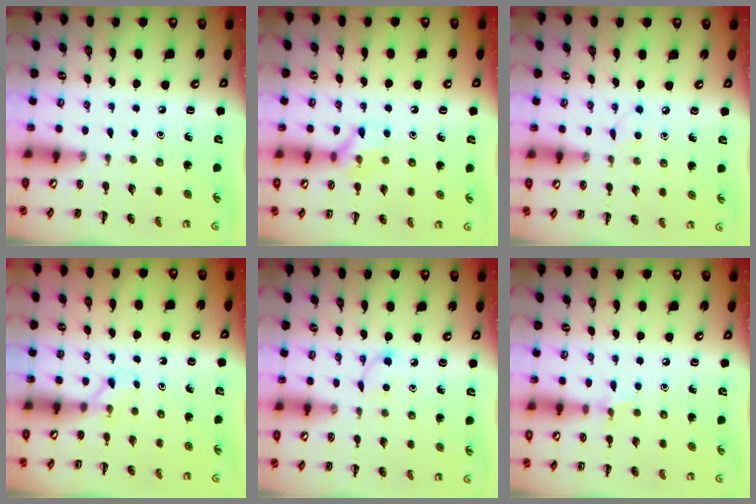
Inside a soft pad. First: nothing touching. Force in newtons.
{"total": 8.1, "press": 8.1, "slide": 0.7}
{"total": 2.7, "press": 2.6, "slide": 0.9}
{"total": 2.4, "press": 2.3, "slide": 0.7}
{"total": 2.8, "press": 2.7, "slide": 0.9}
{"total": 5.3, "press": 5.0, "slide": 1.8}